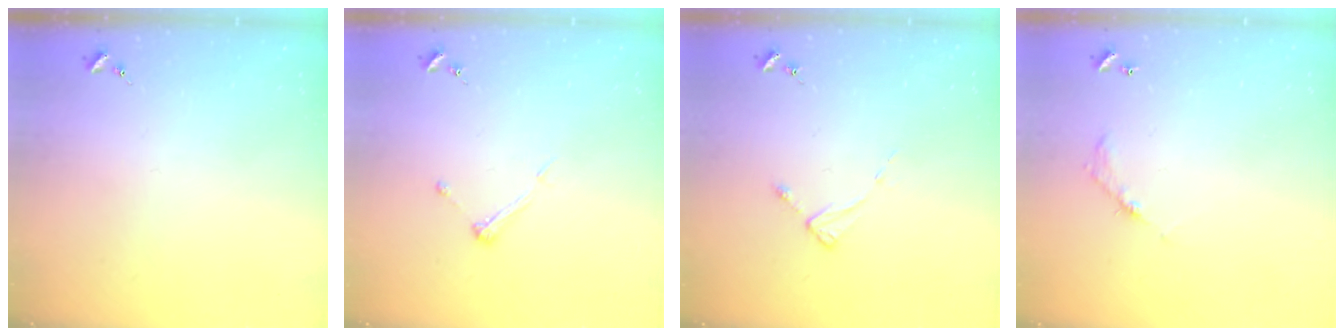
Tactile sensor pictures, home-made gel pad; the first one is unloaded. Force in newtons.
{"total": 5.7, "press": 5.7, "slide": 0.4}
{"total": 2.6, "press": 2.6, "slide": 0.4}
{"total": 5.8, "press": 5.8, "slide": 0.2}